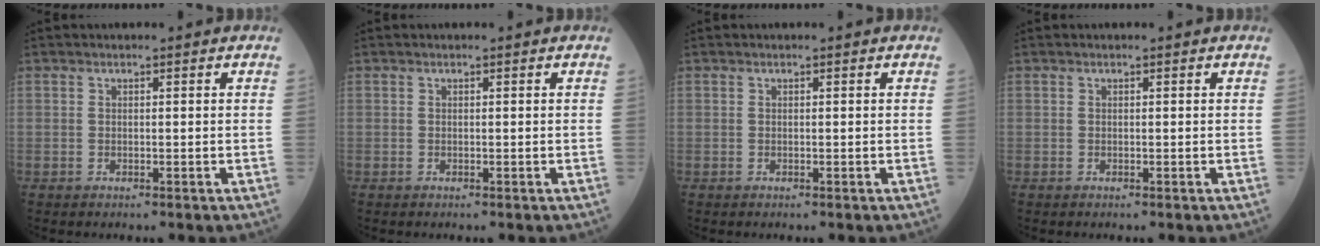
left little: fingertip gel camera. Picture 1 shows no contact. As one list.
[{"total": 0.0}, {"total": 0.0}, {"total": 0.0}]